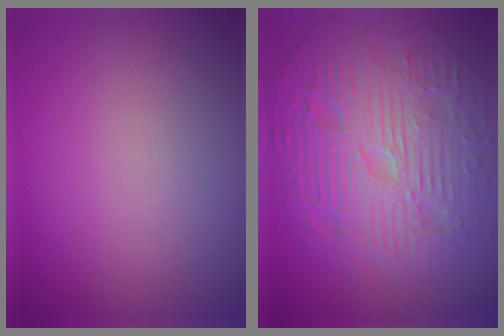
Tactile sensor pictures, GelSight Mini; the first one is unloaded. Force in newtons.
{"total": 11.5, "press": 7.5, "slide": 8.7}